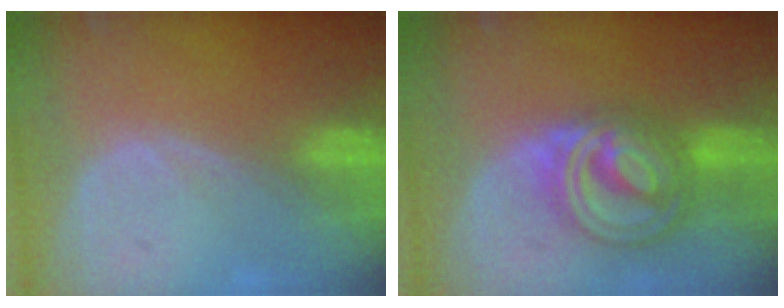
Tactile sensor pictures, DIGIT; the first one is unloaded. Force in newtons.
{"total": 9.2, "press": 9.2, "slide": 0.7}